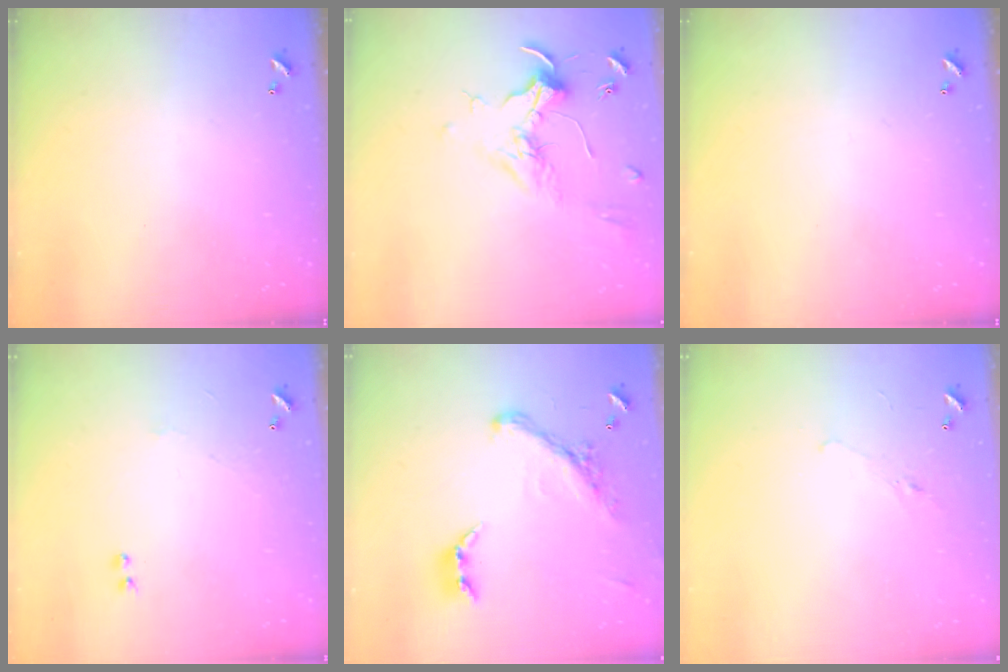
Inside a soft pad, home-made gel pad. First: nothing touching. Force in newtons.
{"total": 1.8, "press": 1.6, "slide": 0.8}
{"total": 0.0}
{"total": 0.9, "press": 0.8, "slide": 0.5}
{"total": 4.4, "press": 4.2, "slide": 1.3}
{"total": 0.7, "press": 0.2, "slide": 0.6}